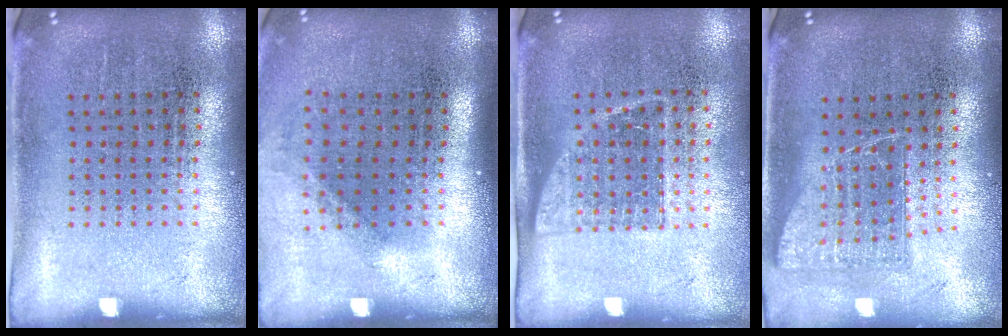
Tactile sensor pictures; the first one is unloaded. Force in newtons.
{"total": 1.3, "press": 0.9, "slide": 0.9}
{"total": 1.3, "press": 1.1, "slide": 0.7}
{"total": 1.1, "press": 0.9, "slide": 0.6}